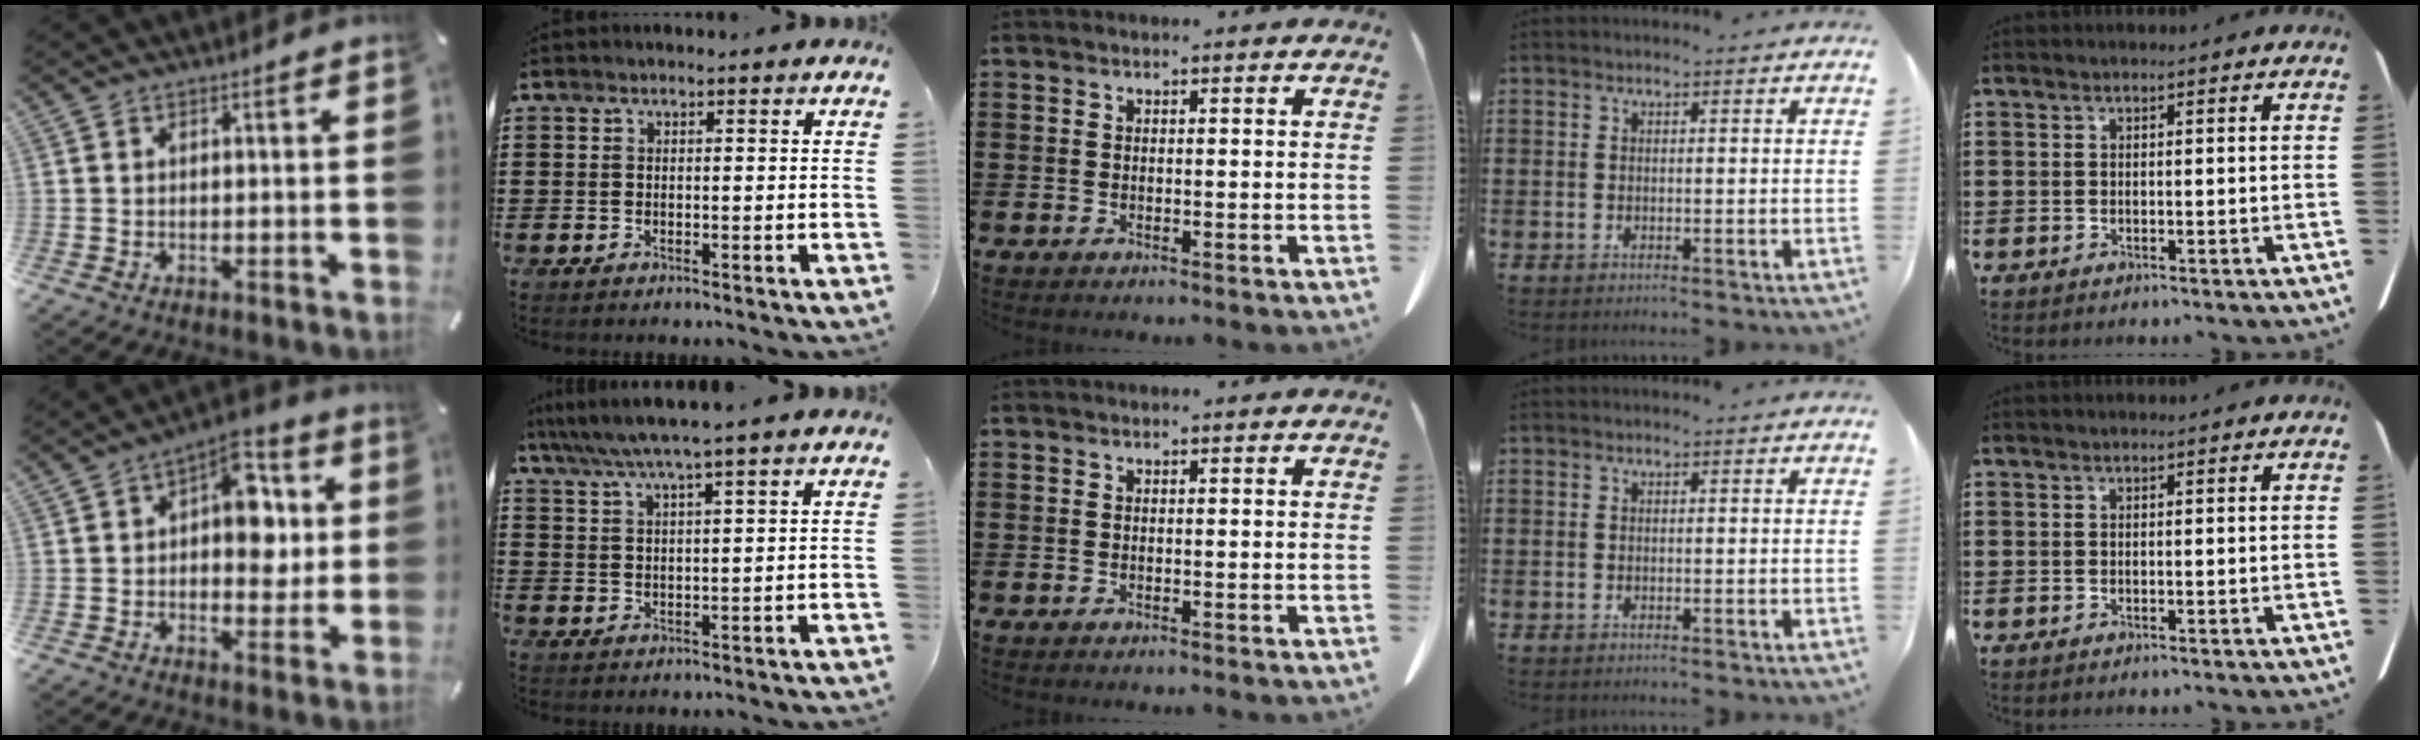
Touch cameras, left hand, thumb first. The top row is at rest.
{"thumb": {"total": 11.9, "force": [2.2, 7.6, 8.9], "torque": [-0.099, -0.016, 0.033]}, "index": {"total": 4.3, "force": [3.4, -0.5, 2.7], "torque": [-0.062, -0.012, 0.057]}}